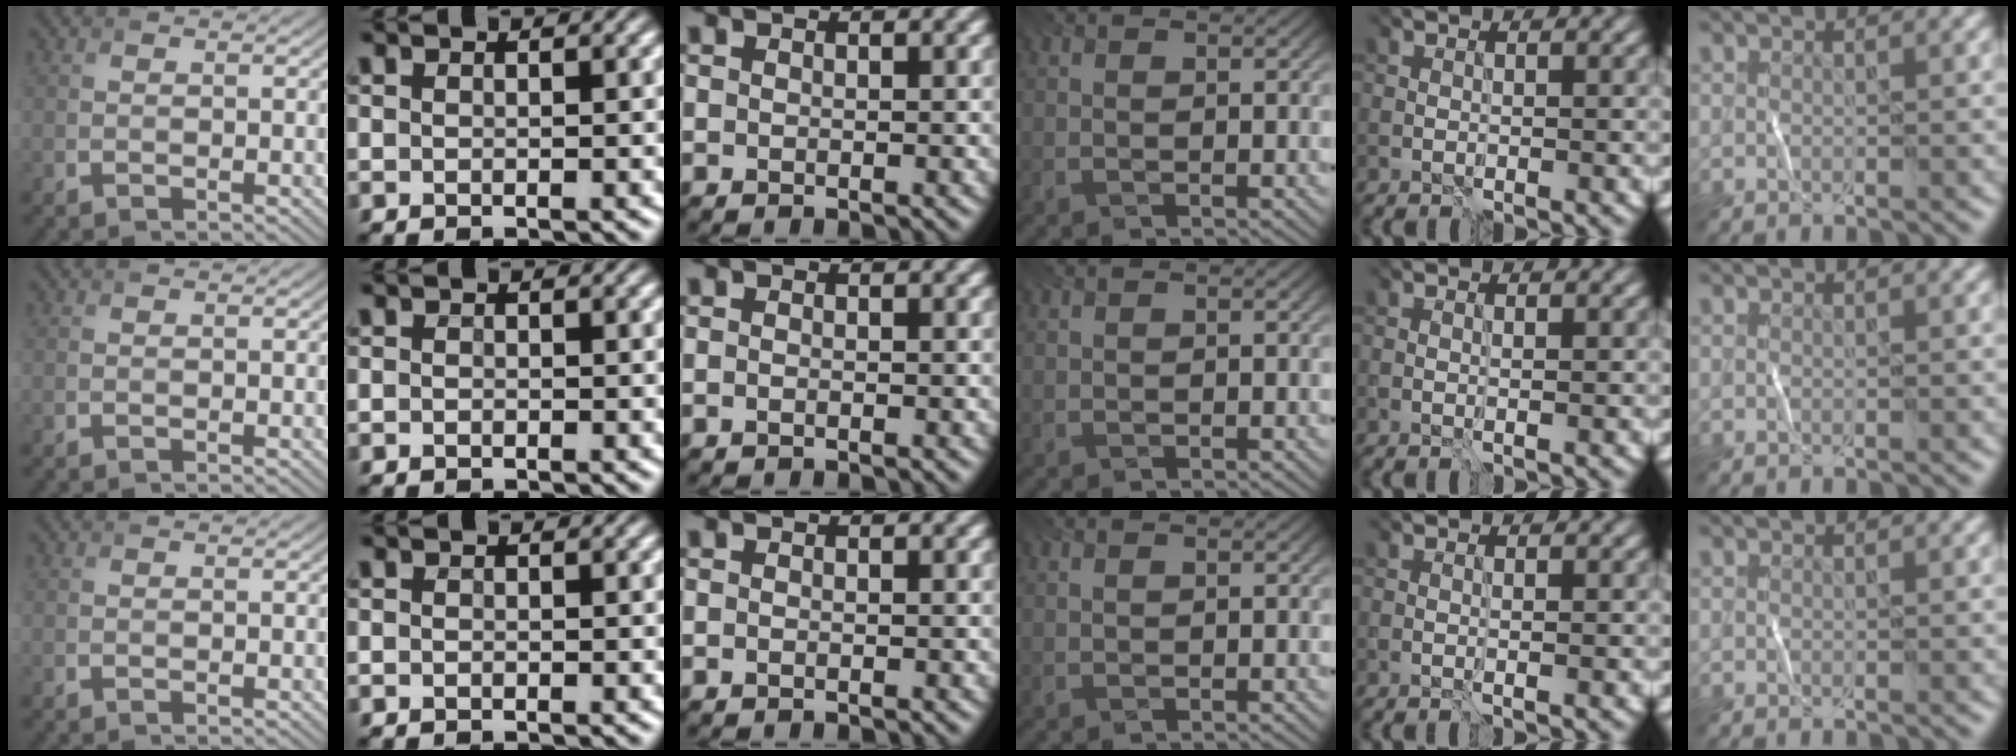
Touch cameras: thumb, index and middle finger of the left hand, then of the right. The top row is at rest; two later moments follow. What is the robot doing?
{"motion": "fold", "object": "bandana"}